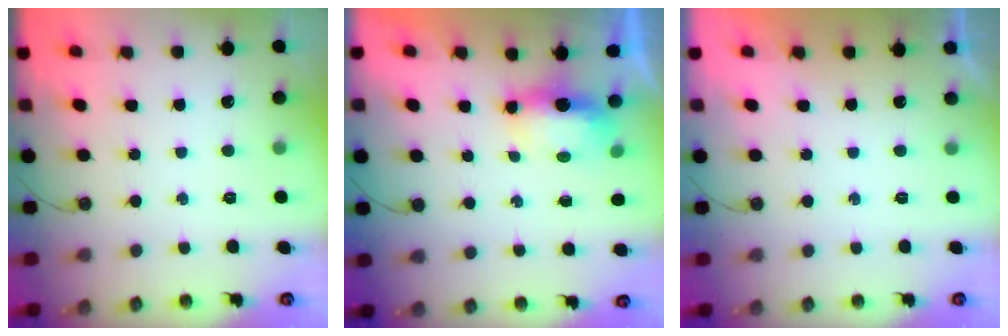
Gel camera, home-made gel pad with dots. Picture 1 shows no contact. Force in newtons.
{"total": 6.3, "press": 6.2, "slide": 1.0}
{"total": 0.0}